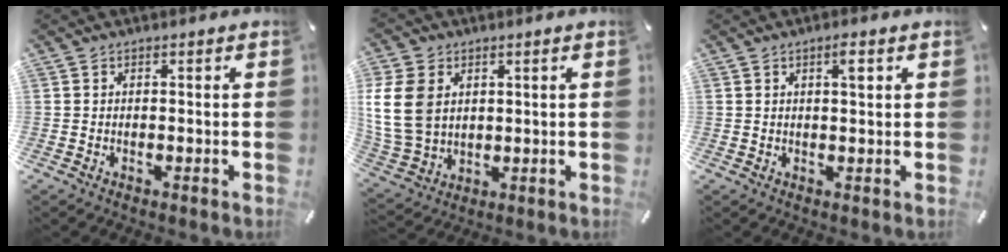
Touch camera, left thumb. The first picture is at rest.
{"total": 12.5, "force": [2.6, 9.8, 7.2], "torque": [-0.179, 0.006, 0.049]}
{"total": 2.8, "force": [1.2, 0.6, 2.5], "torque": [-0.042, 0.001, 0.016]}